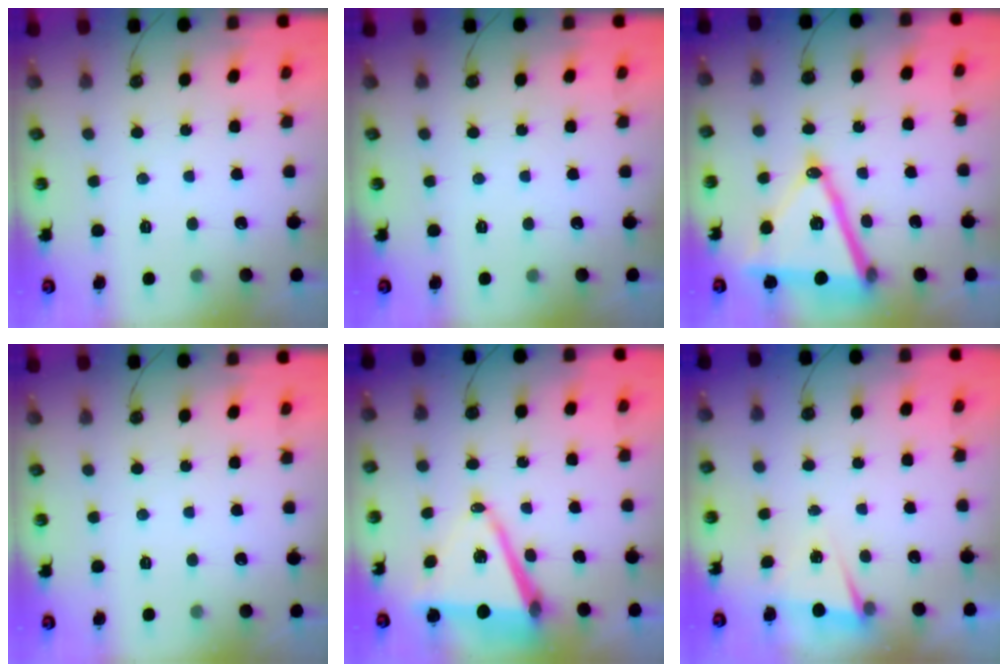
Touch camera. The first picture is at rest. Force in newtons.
{"total": 0.0}
{"total": 19.6, "press": 19.2, "slide": 3.8}
{"total": 0.0}
{"total": 11.6, "press": 10.9, "slide": 4.0}
{"total": 2.3, "press": 2.0, "slide": 1.1}